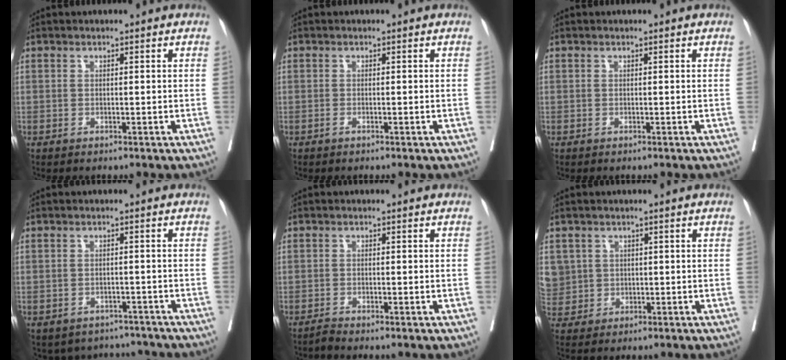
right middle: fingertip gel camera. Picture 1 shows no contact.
{"total": 0.0}
{"total": 0.0}
{"total": 6.6, "force": [-5.8, 3.0, 0.2], "torque": [0.010, 0.019, -0.070]}
{"total": 0.5, "force": [-0.5, 0.0, 0.2], "torque": [0.000, 0.001, -0.010]}
{"total": 5.9, "force": [1.2, 5.7, 0.3], "torque": [-0.013, 0.020, 0.039]}